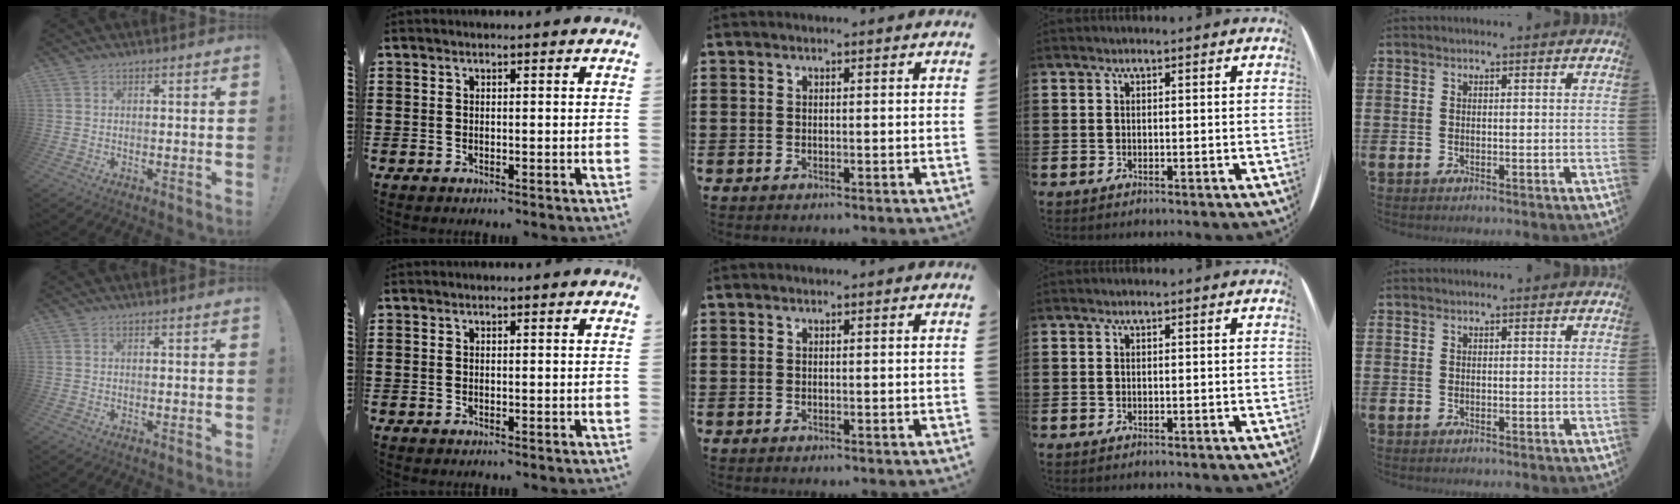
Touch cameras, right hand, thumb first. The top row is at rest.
{}